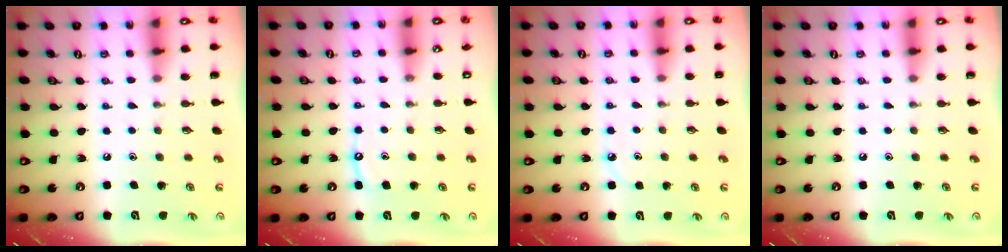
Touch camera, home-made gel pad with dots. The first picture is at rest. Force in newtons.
{"total": 5.6, "press": 5.6, "slide": 0.7}
{"total": 4.4, "press": 4.4, "slide": 0.5}
{"total": 0.0}